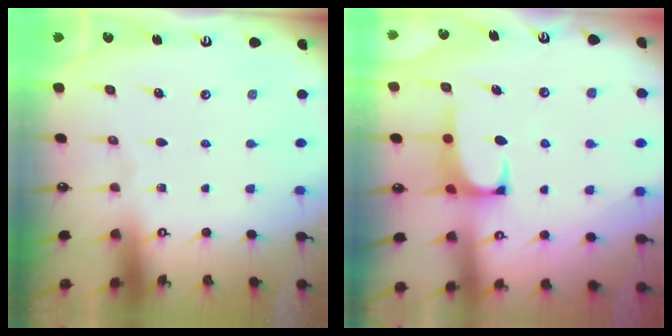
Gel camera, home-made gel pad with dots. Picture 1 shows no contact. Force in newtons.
{"total": 1.2, "press": 1.1, "slide": 0.5}